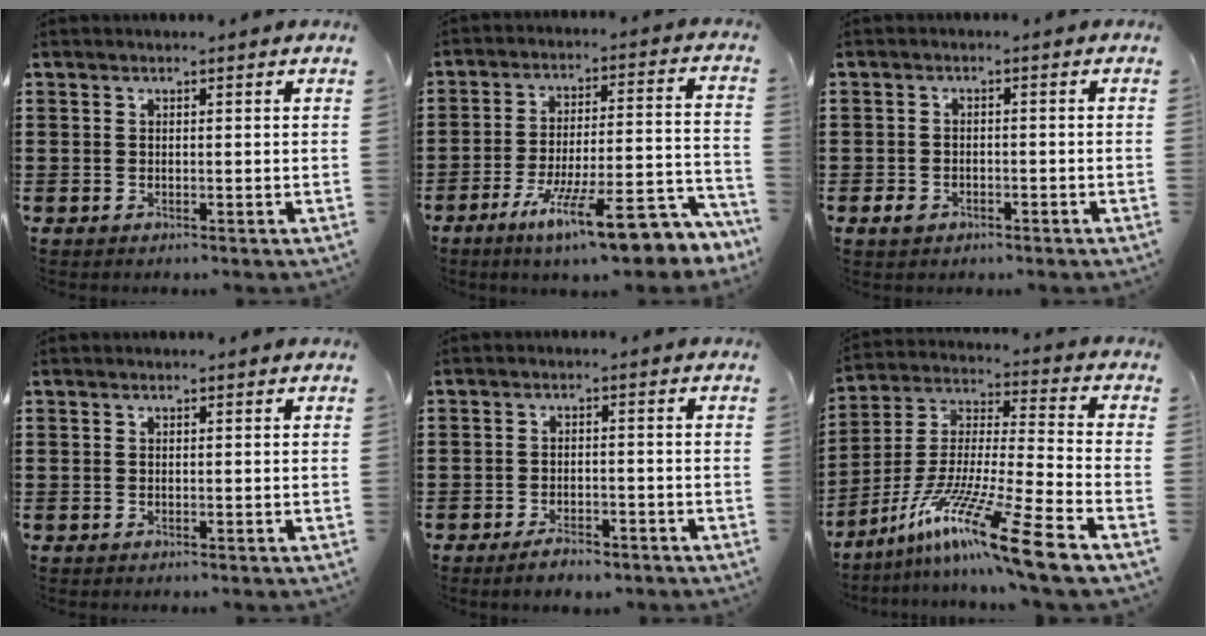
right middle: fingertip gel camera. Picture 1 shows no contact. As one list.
[{"total": 14.2, "force": [-9.8, 2.6, 10.0], "torque": [-0.160, 0.028, -0.169]}, {"total": 2.1, "force": [-1.3, 1.3, 1.0], "torque": [-0.029, 0.000, -0.030]}, {"total": 0.0}, {"total": 3.1, "force": [-2.7, 0.9, 1.3], "torque": [-0.022, 0.004, -0.051]}, {"total": 15.5, "force": [-11.5, -0.8, 10.4], "torque": [-0.207, 0.001, -0.223]}]